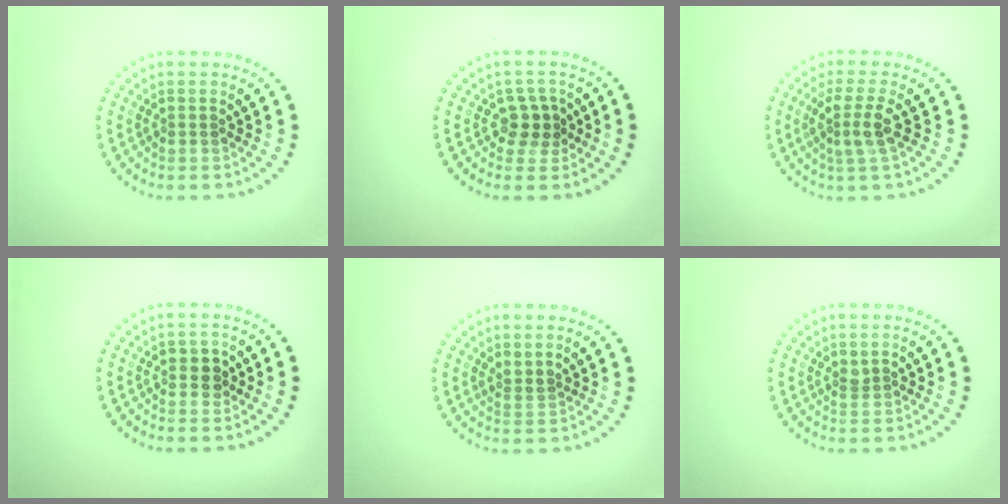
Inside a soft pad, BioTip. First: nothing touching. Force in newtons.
{"total": 2.0, "press": 1.8, "slide": 0.9}
{"total": 2.9, "press": 2.3, "slide": 1.7}
{"total": 1.5, "press": 1.3, "slide": 0.6}
{"total": 0.7, "press": 0.3, "slide": 0.6}
{"total": 0.8, "press": 0.5, "slide": 0.6}